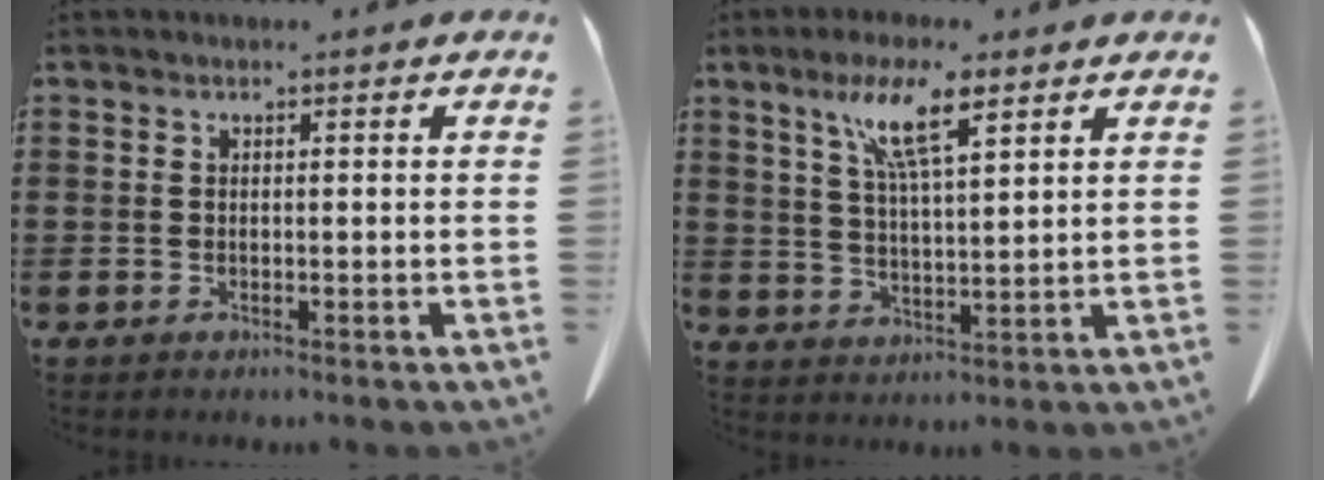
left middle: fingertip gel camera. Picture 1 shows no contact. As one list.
[{"total": 8.8, "force": [5.5, 1.6, 6.7], "torque": [-0.144, -0.002, 0.094]}]